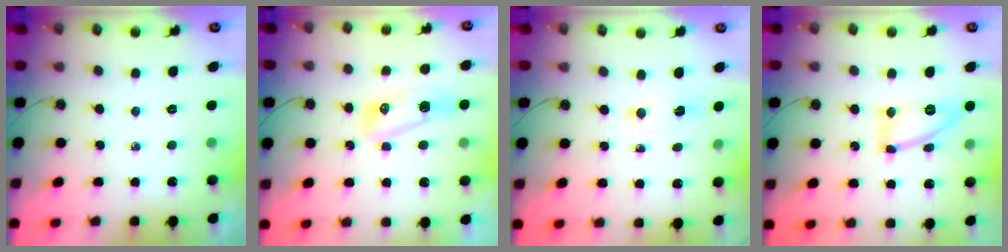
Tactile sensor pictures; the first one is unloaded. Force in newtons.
{"total": 8.6, "press": 8.4, "slide": 1.9}
{"total": 4.9, "press": 1.9, "slide": 4.6}
{"total": 12.7, "press": 12.6, "slide": 1.0}